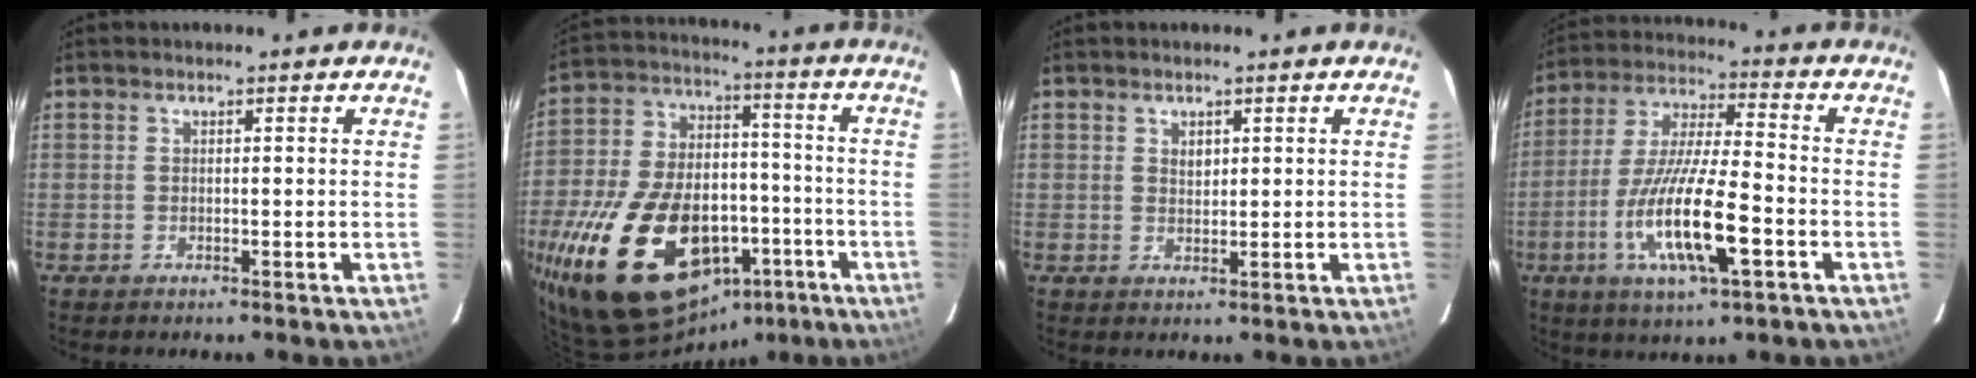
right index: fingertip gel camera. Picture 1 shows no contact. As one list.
[{"total": 32.5, "force": [-14.7, 18.5, 22.3], "torque": [-0.465, -0.004, -0.212]}, {"total": 1.6, "force": [0.7, 1.1, 0.8], "torque": [-0.010, 0.004, 0.013]}, {"total": 16.2, "force": [-5.9, 3.2, 14.8], "torque": [-0.301, -0.018, -0.109]}]